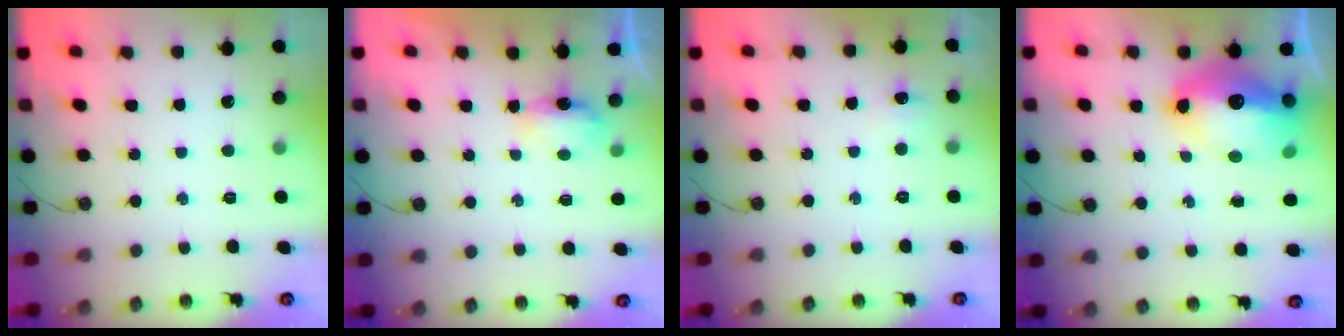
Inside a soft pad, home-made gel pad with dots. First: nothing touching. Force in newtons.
{"total": 3.7, "press": 3.7, "slide": 0.4}
{"total": 5.6, "press": 5.6, "slide": 0.8}
{"total": 16.6, "press": 16.5, "slide": 1.7}